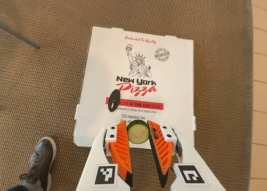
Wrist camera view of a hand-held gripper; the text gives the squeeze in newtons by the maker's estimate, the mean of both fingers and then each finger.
{"total": 7.2, "left": 7.2, "right": 7.2}